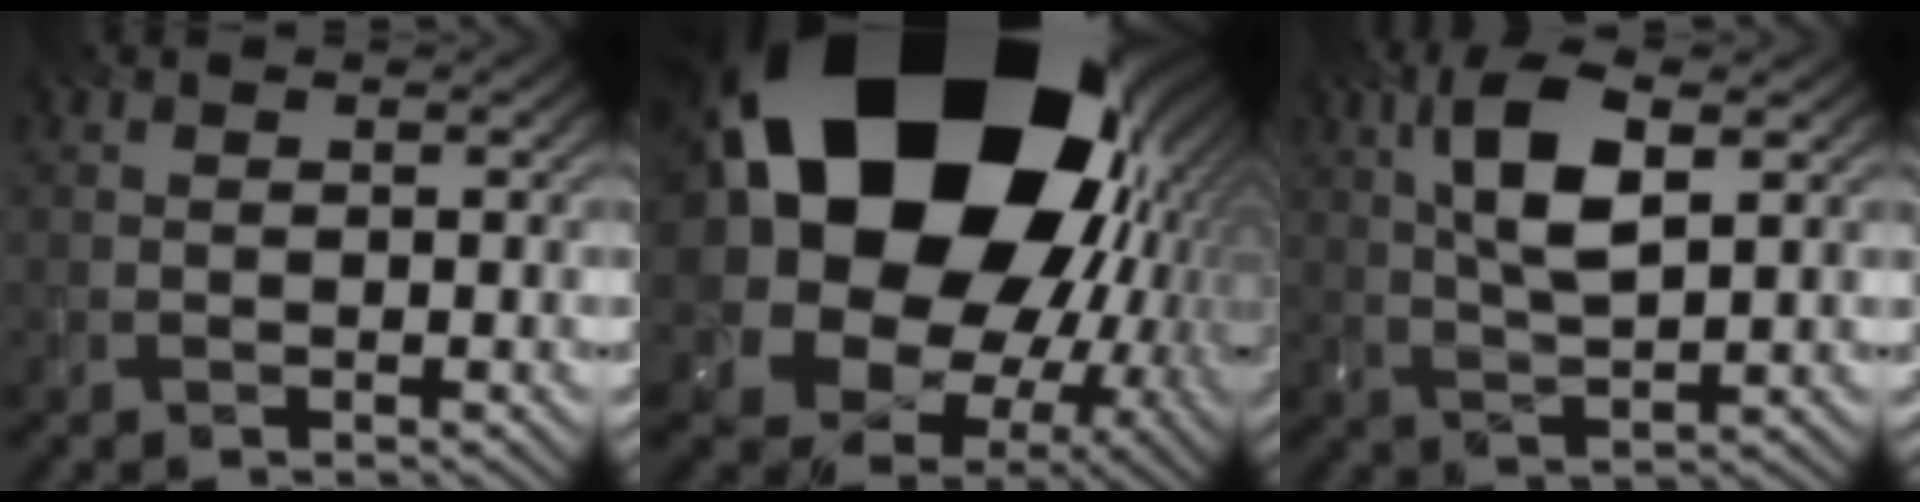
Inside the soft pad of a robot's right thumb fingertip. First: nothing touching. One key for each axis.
{"total": 24.8, "fx": 6.0, "fy": 18.5, "fz": 15.3, "tx": -0.306, "ty": -0.052, "tz": 0.113}
{"total": 8.4, "fx": 2.8, "fy": 2.8, "fz": 7.3, "tx": -0.155, "ty": 0.010, "tz": 0.051}